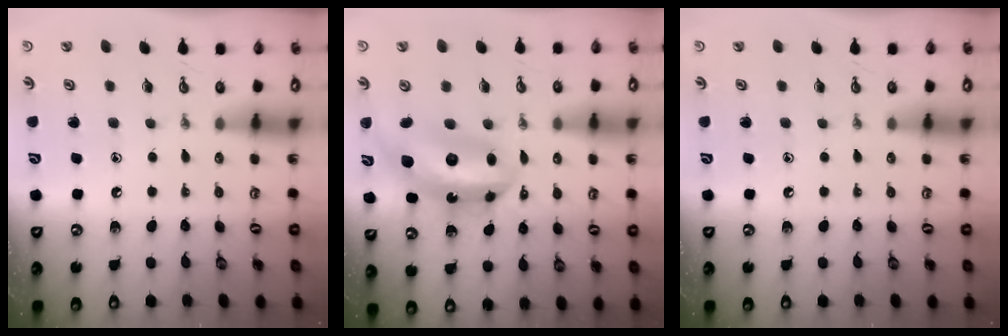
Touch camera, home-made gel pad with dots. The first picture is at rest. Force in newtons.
{"total": 11.6, "press": 11.5, "slide": 1.2}
{"total": 0.0}